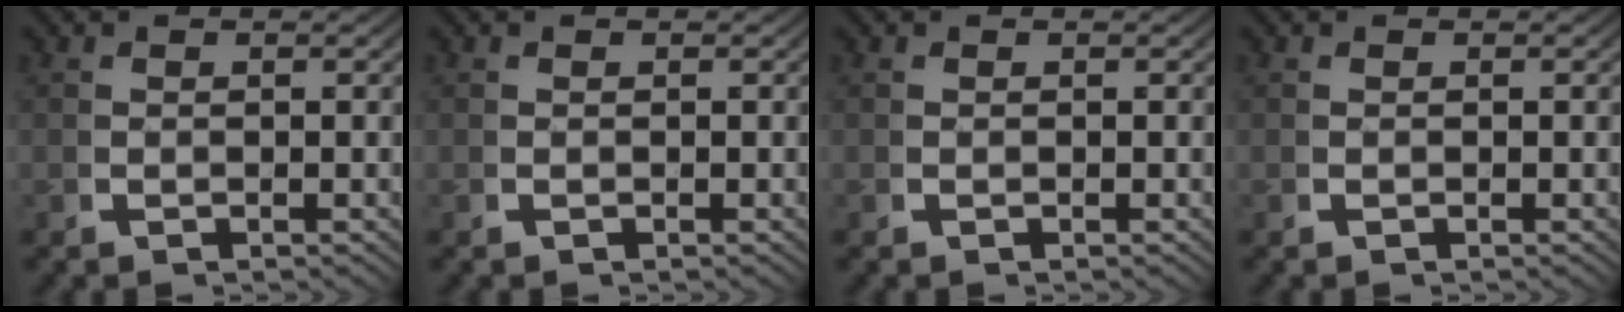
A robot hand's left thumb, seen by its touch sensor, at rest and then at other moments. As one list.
[{"total": 0.0}, {"total": 0.0}, {"total": 0.0}]